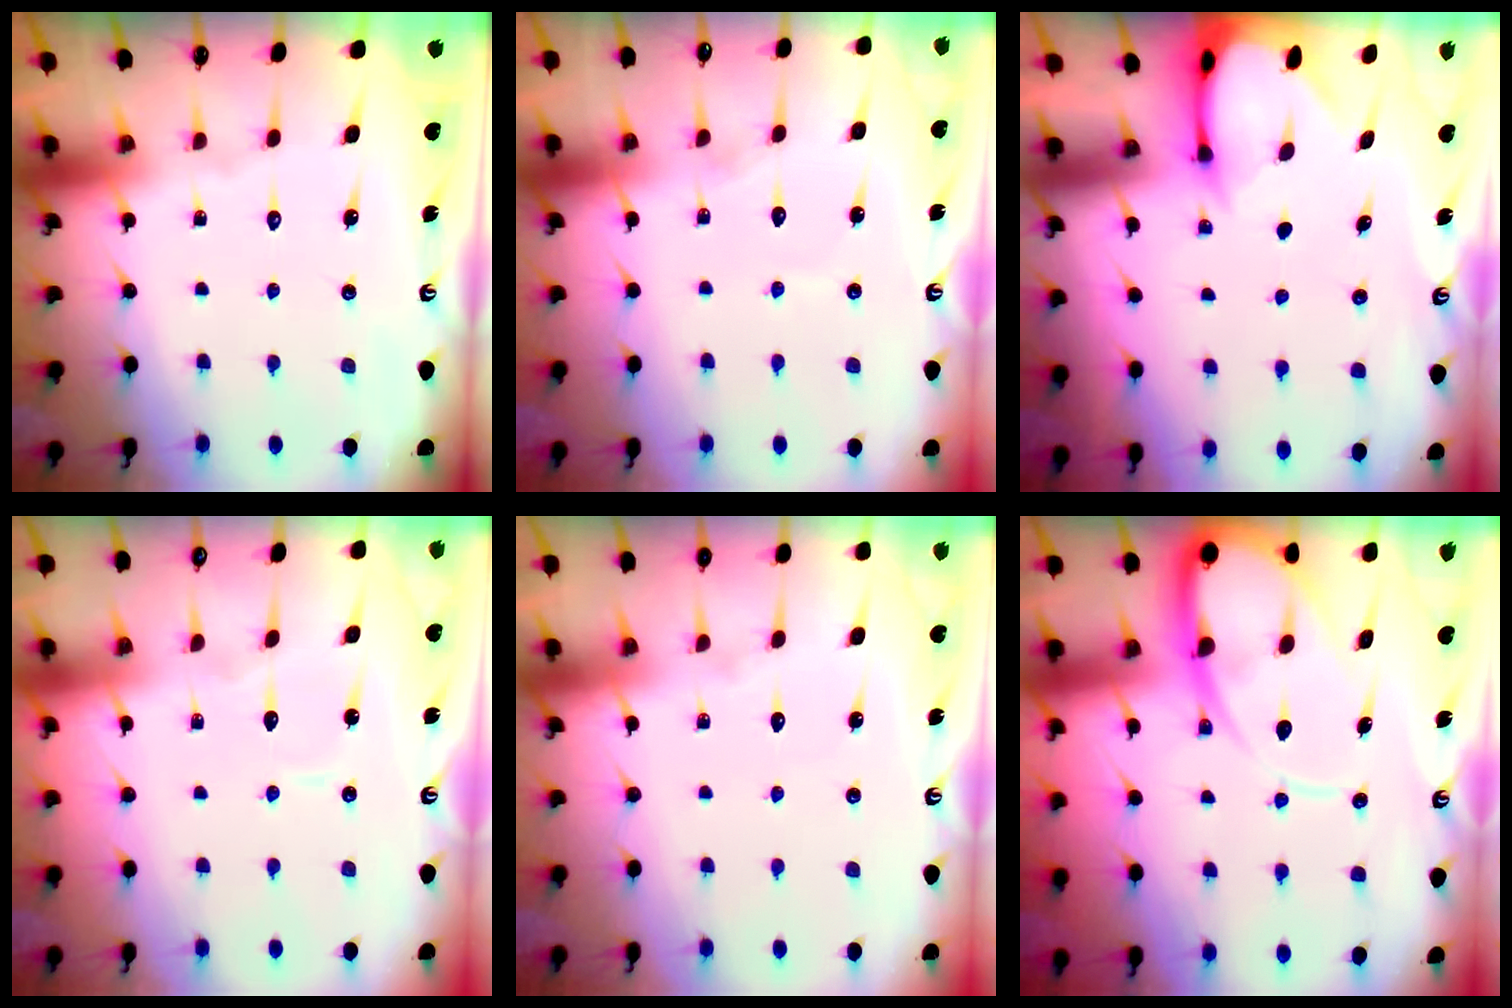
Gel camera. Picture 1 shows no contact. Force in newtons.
{"total": 4.4, "press": 4.4, "slide": 0.3}
{"total": 2.5, "press": 2.5, "slide": 0.3}
{"total": 3.8, "press": 3.8, "slide": 0.4}
{"total": 2.8, "press": 2.8, "slide": 0.4}
{"total": 13.3, "press": 13.2, "slide": 1.3}